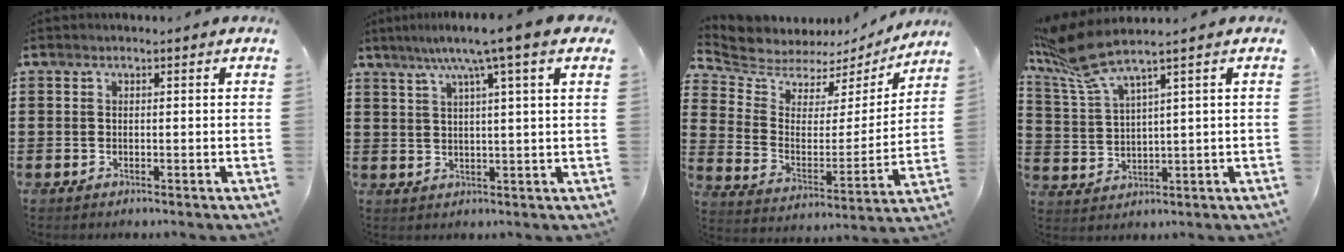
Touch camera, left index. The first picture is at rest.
{"total": 7.2, "force": [4.2, -0.2, 5.8], "torque": [-0.125, 0.000, 0.066]}
{"total": 5.4, "force": [5.0, 2.0, -0.1], "torque": [-0.039, -0.040, 0.083]}
{"total": 6.7, "force": [4.8, 0.7, 4.7], "torque": [-0.126, -0.027, 0.079]}